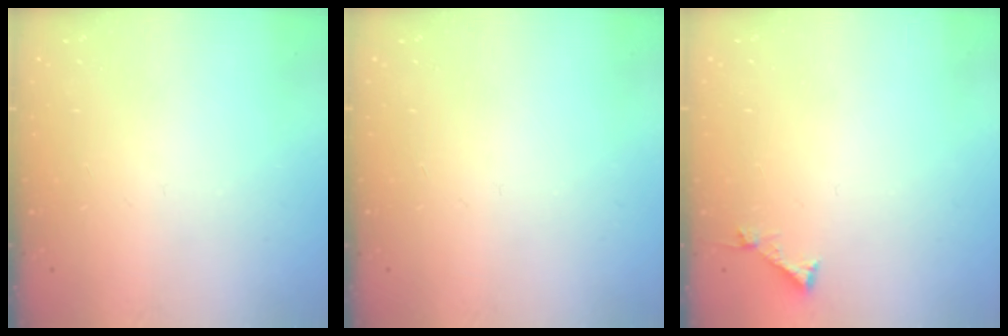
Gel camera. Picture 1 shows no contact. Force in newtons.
{"total": 0.0}
{"total": 3.1, "press": 3.1, "slide": 0.3}